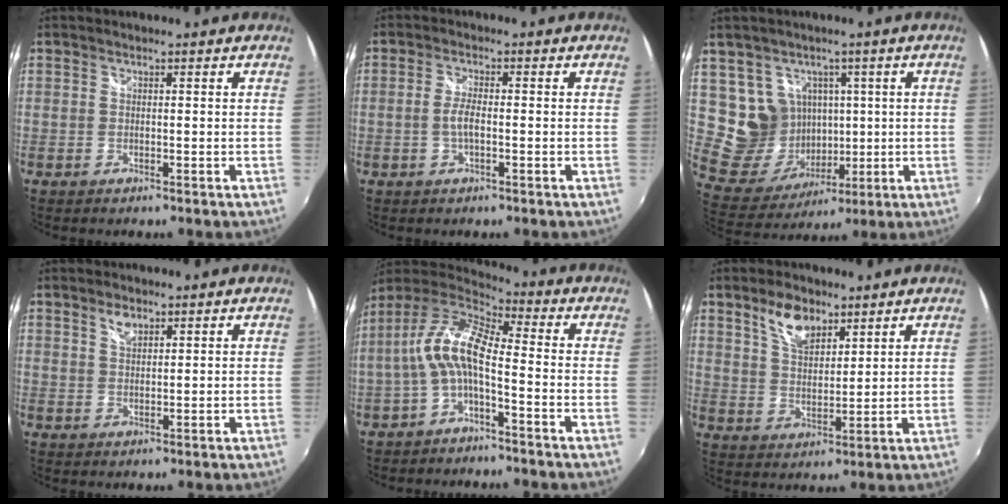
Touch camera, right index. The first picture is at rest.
{"total": 3.0, "force": [-0.7, 0.8, 2.8], "torque": [-0.059, 0.001, -0.015]}
{"total": 10.4, "force": [2.4, 9.7, 3.0], "torque": [-0.081, 0.008, 0.065]}
{"total": 2.6, "force": [1.7, 1.2, 1.5], "torque": [-0.023, 0.003, 0.030]}
{"total": 10.5, "force": [-2.0, 3.3, 9.7], "torque": [-0.207, 0.018, -0.042]}
{"total": 7.5, "force": [4.9, 3.7, 4.4], "torque": [-0.076, 0.008, 0.091]}